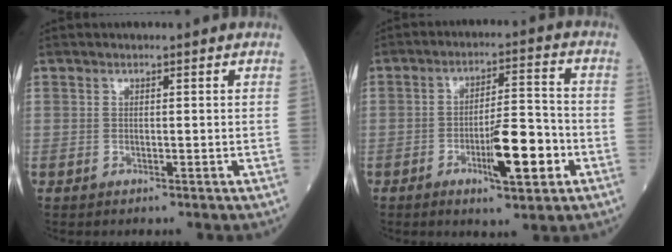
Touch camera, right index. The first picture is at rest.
{"total": 9.6, "force": [-3.5, 1.9, 8.7], "torque": [-0.138, 0.004, -0.052]}